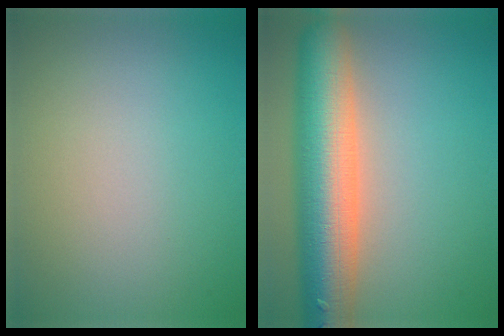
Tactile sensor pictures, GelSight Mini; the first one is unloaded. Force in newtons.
{"total": 10.8, "press": 10.8, "slide": 0.6}